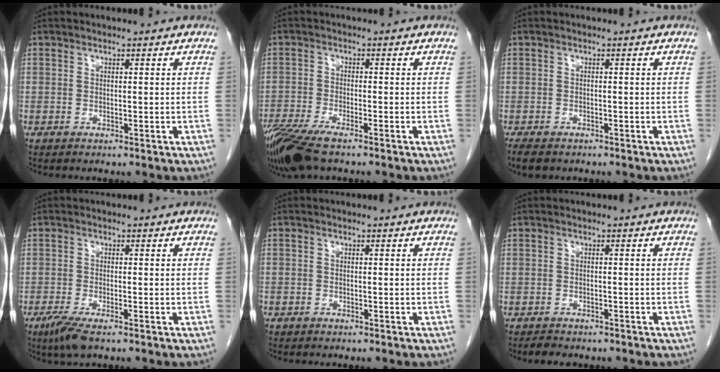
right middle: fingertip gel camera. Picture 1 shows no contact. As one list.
[{"total": 9.4, "force": [-7.0, 1.9, 6.0], "torque": [-0.115, -0.020, -0.126]}, {"total": 4.7, "force": [-3.7, 2.0, 2.1], "torque": [-0.036, -0.011, -0.055]}, {"total": 4.0, "force": [-2.7, 0.7, 2.9], "torque": [-0.061, -0.011, -0.050]}, {"total": 0.8, "force": [-0.6, 0.5, 0.1], "torque": [-0.010, 0.002, -0.011]}, {"total": 3.4, "force": [-2.9, 1.4, 1.1], "torque": [-0.026, -0.005, -0.037]}]